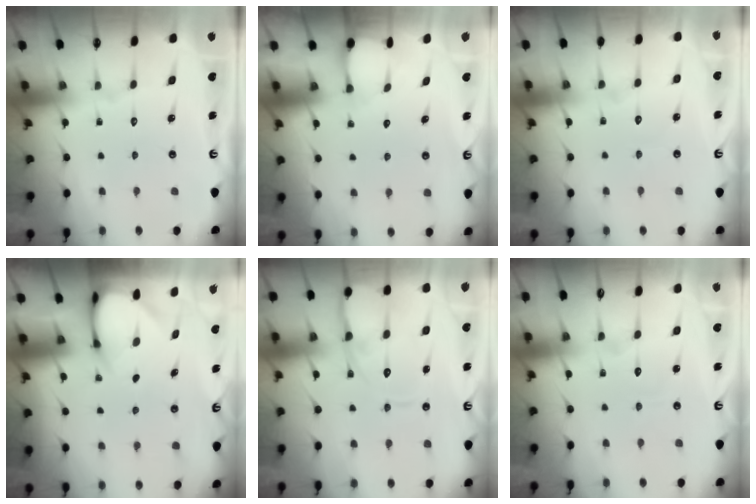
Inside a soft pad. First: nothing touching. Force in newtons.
{"total": 2.0, "press": 2.0, "slide": 0.3}
{"total": 2.7, "press": 2.7, "slide": 0.2}
{"total": 3.5, "press": 3.5, "slide": 0.2}
{"total": 12.7, "press": 12.6, "slide": 1.3}
{"total": 4.3, "press": 4.3, "slide": 0.2}